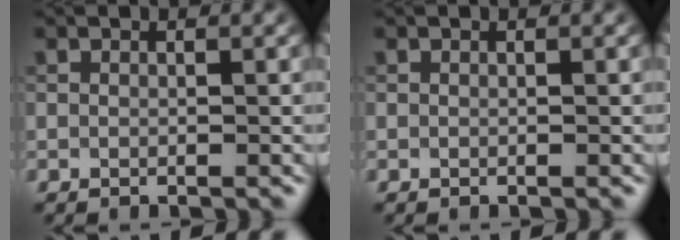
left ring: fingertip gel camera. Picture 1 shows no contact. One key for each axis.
{"total": 0.0}